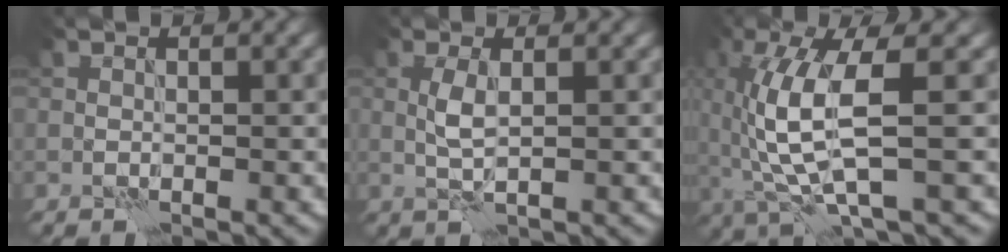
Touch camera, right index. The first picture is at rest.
{"total": 1.9, "force": [0.2, 0.5, 1.9], "torque": [-0.045, 0.004, 0.004]}
{"total": 7.0, "force": [-0.2, 1.7, 6.8], "torque": [-0.156, -0.001, 0.002]}